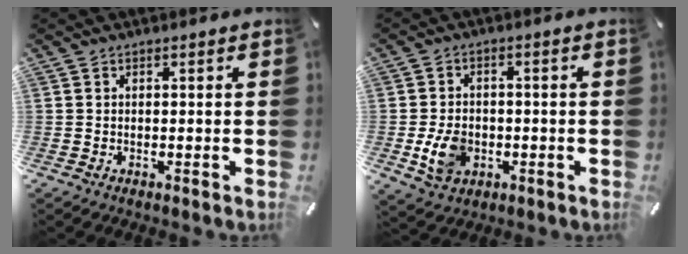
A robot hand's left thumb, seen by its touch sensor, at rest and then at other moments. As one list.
[{"total": 7.3, "force": [-1.6, 5.7, 4.3], "torque": [-0.080, 0.001, -0.028]}]